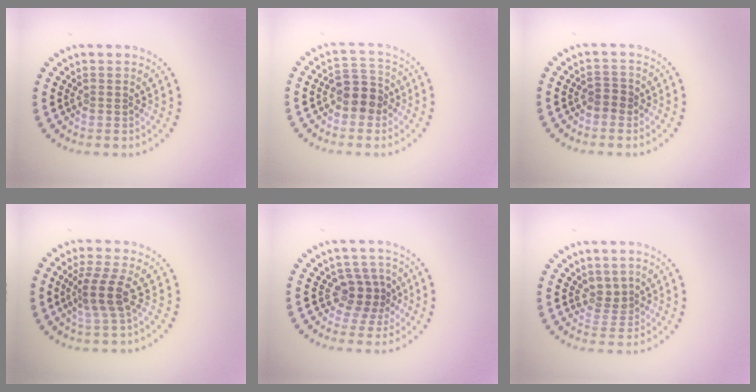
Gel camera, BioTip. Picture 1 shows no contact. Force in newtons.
{"total": 3.6, "press": 3.4, "slide": 1.1}
{"total": 0.9, "press": 0.6, "slide": 0.6}
{"total": 2.9, "press": 2.2, "slide": 1.8}
{"total": 2.8, "press": 2.0, "slide": 1.9}
{"total": 1.9, "press": 1.3, "slide": 1.4}